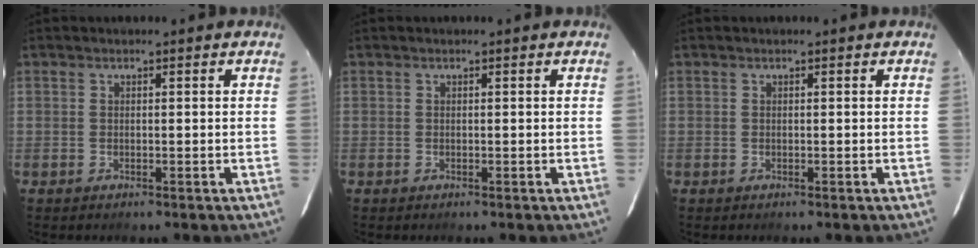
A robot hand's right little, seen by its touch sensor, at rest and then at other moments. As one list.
[{"total": 0.0}, {"total": 0.0}]